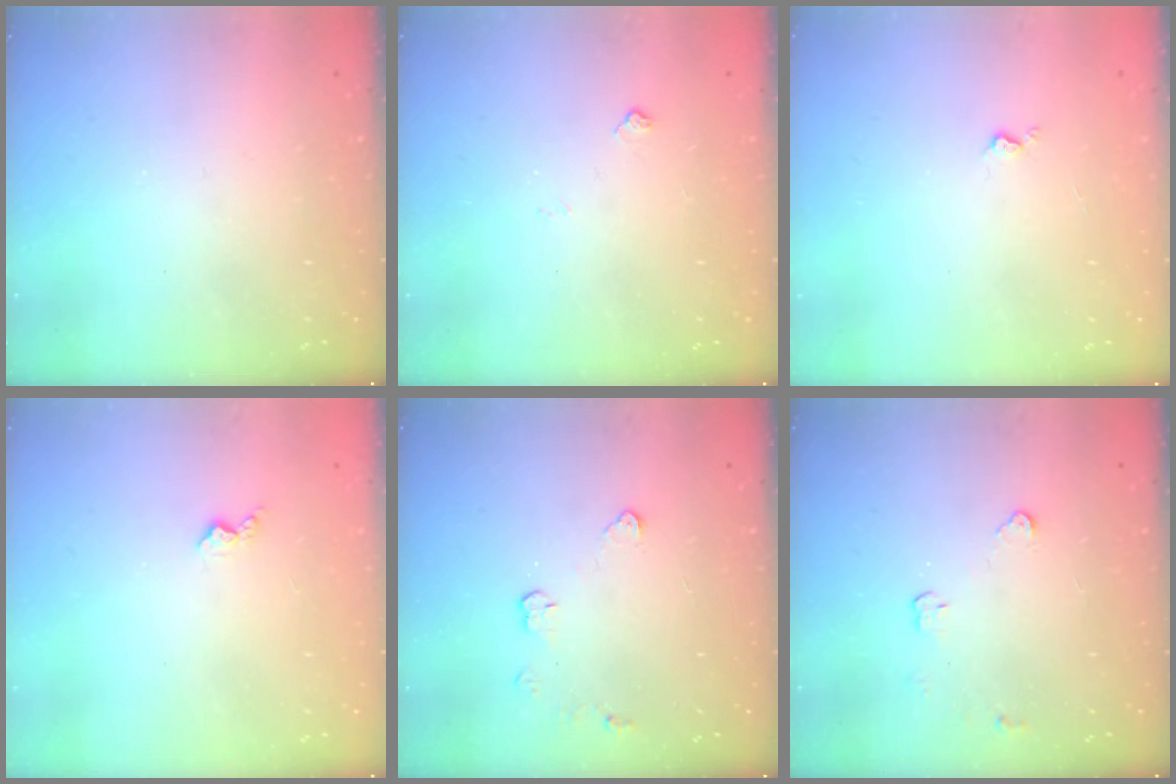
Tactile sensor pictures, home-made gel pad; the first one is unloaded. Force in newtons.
{"total": 2.5, "press": 2.4, "slide": 0.4}
{"total": 2.9, "press": 2.9, "slide": 0.5}
{"total": 3.0, "press": 3.0, "slide": 0.5}
{"total": 3.3, "press": 3.3, "slide": 0.4}
{"total": 2.9, "press": 2.9, "slide": 0.4}